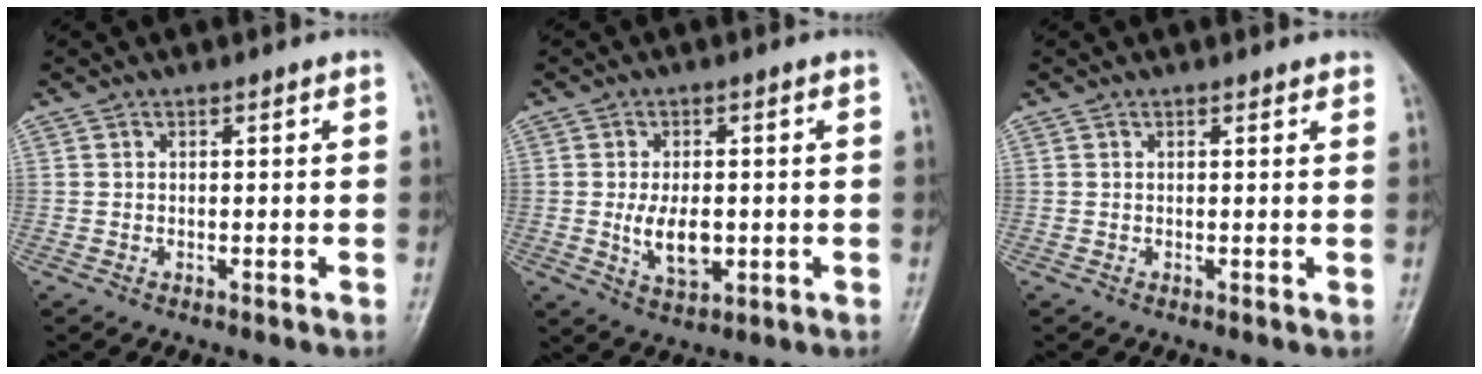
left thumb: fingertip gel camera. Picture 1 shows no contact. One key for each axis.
{"total": 6.8, "fx": -0.8, "fy": 3.9, "fz": 5.5, "tx": -0.090, "ty": -0.006, "tz": -0.008}
{"total": 1.4, "fx": 1.1, "fy": 0.5, "fz": 0.7, "tx": -0.002, "ty": 0.003, "tz": 0.008}